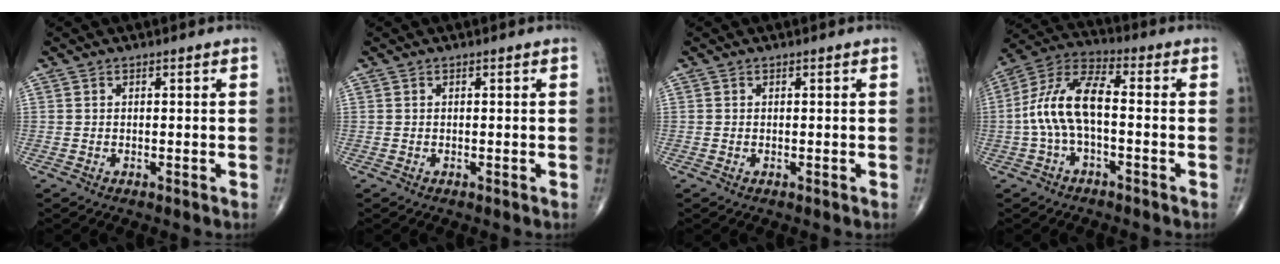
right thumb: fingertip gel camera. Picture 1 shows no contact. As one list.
[{"total": 0.0}, {"total": 0.0}, {"total": 11.7, "force": [-1.2, 5.4, 10.4], "torque": [-0.216, 0.043, -0.031]}]